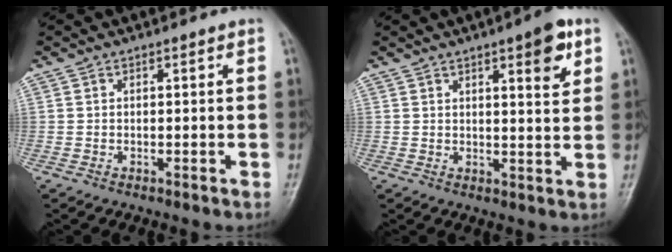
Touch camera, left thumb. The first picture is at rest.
{"total": 7.2, "force": [3.6, 1.9, 5.9], "torque": [-0.068, -0.017, 0.046]}